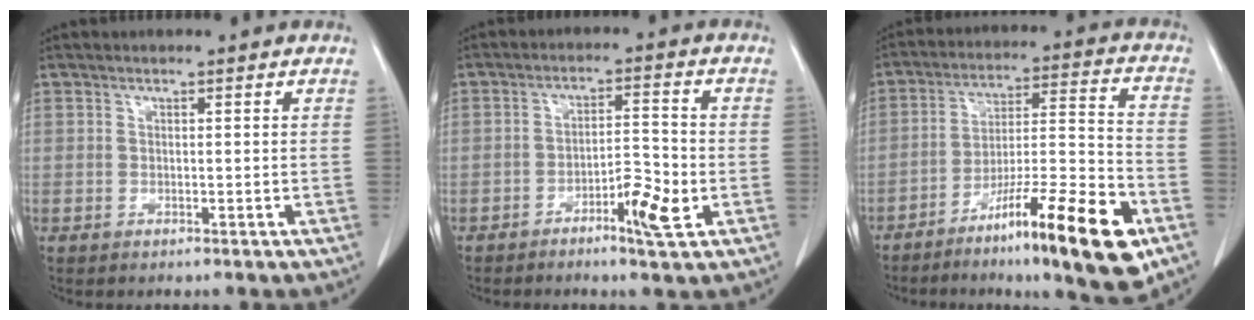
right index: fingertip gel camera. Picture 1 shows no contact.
{"total": 6.2, "force": [-2.7, 1.1, 5.5], "torque": [-0.089, 0.004, -0.042]}
{"total": 19.0, "force": [-10.7, 1.4, 15.6], "torque": [-0.225, -0.010, -0.173]}